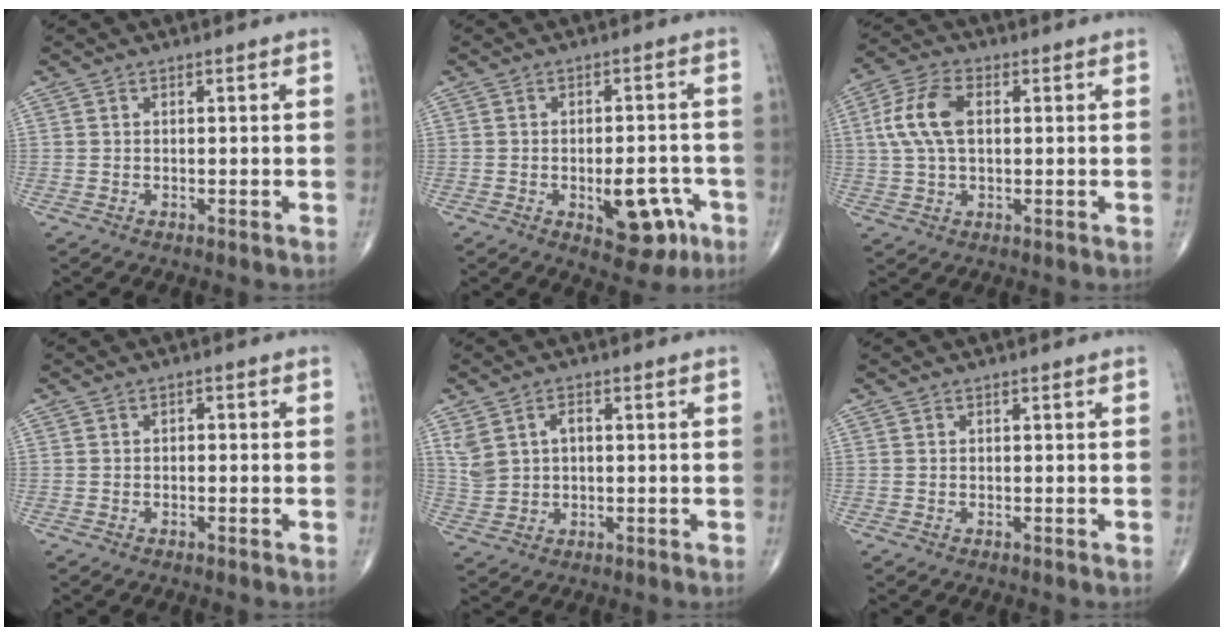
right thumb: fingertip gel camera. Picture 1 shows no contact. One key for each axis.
{"total": 9.6, "fx": -3.6, "fy": 4.8, "fz": 7.5, "tx": -0.073, "ty": 0.022, "tz": -0.037}
{"total": 9.4, "fx": 1.5, "fy": 5.2, "fz": 7.6, "tx": -0.166, "ty": 0.017, "tz": 0.028}
{"total": 1.0, "fx": -0.2, "fy": 0.7, "fz": 0.7, "tx": -0.002, "ty": 0.003, "tz": -0.007}
{"total": 5.7, "fx": 1.5, "fy": 3.9, "fz": 3.9, "tx": -0.072, "ty": 0.004, "tz": 0.036}
{"total": 0.0}